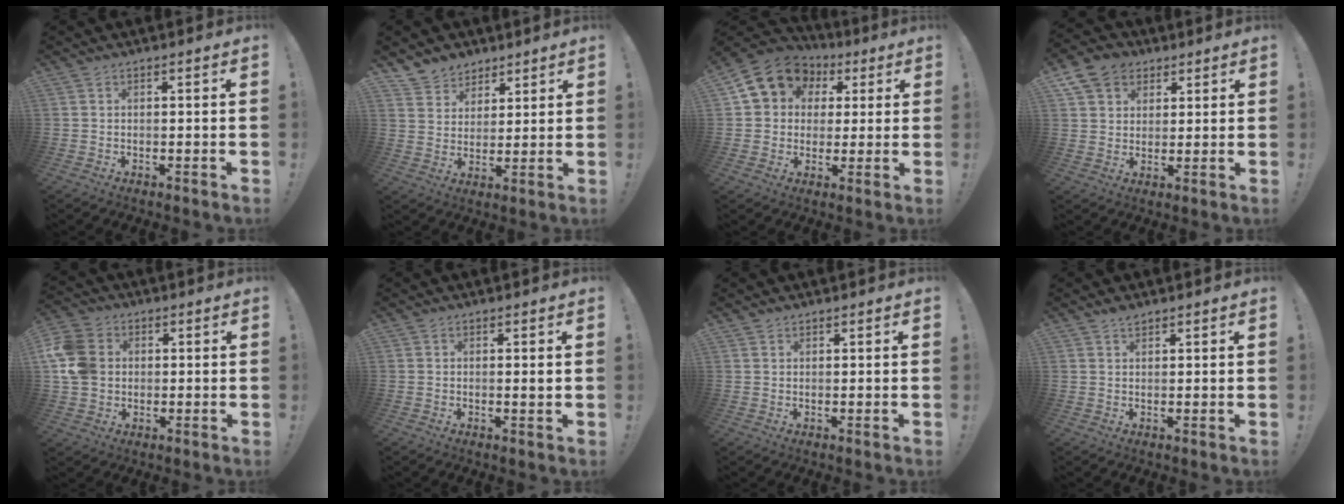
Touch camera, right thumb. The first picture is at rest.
{"total": 7.1, "force": [5.1, 4.9, 0.1], "torque": [-0.010, -0.045, 0.103]}
{"total": 13.1, "force": [5.0, 10.9, 5.2], "torque": [-0.065, -0.019, 0.100]}
{"total": 9.7, "force": [5.0, 7.6, 3.4], "torque": [-0.056, -0.020, 0.102]}
{"total": 12.1, "force": [1.1, 10.0, 6.7], "torque": [-0.137, 0.007, 0.025]}
{"total": 1.2, "force": [0.2, -0.1, 1.2], "torque": [-0.017, -0.003, 0.001]}
{"total": 1.0, "force": [0.9, 0.5, 0.1], "torque": [0.000, -0.003, 0.017]}
{"total": 3.9, "force": [3.1, 1.8, 1.5], "torque": [-0.019, -0.015, 0.056]}